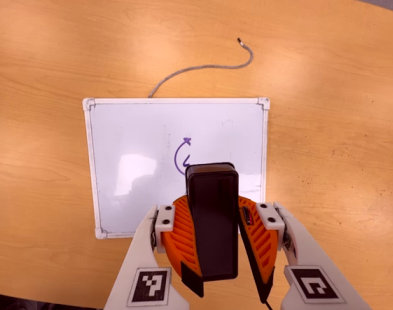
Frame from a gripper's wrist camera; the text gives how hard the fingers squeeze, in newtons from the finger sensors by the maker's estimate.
{"total": 11.8, "left": 12.1, "right": 11.5}